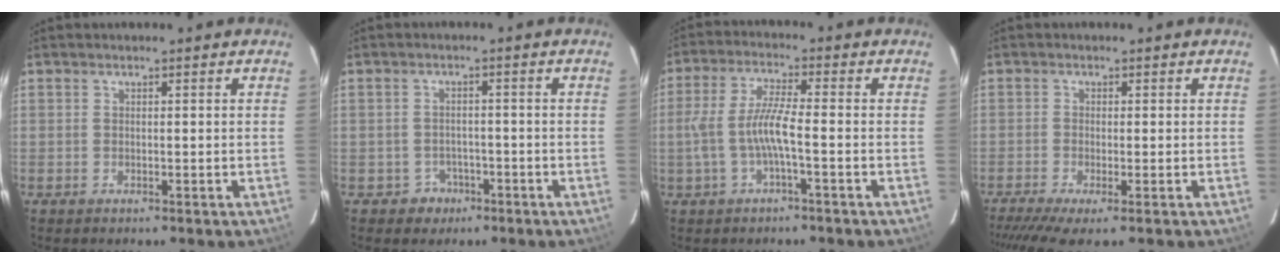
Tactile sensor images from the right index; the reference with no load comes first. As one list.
[{"total": 3.9, "force": [-2.1, 3.3, 0.0], "torque": [-0.012, 0.015, -0.026]}, {"total": 7.1, "force": [-2.0, 0.6, 6.7], "torque": [-0.147, 0.004, -0.033]}, {"total": 5.1, "force": [-3.8, -0.3, 3.5], "torque": [-0.085, -0.023, -0.071]}]